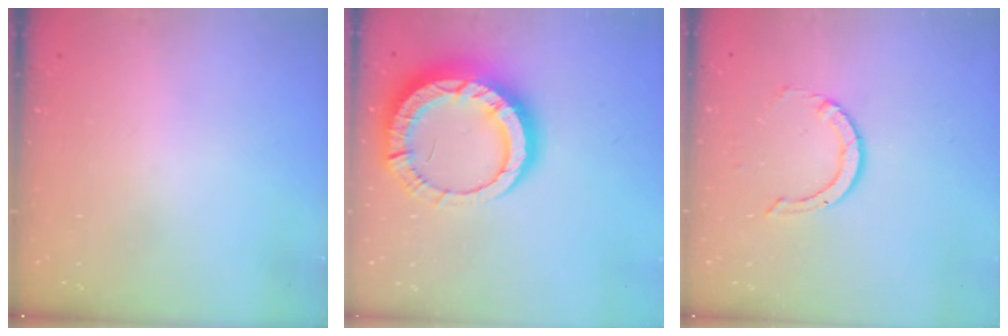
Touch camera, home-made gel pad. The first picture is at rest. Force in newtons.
{"total": 15.9, "press": 15.9, "slide": 1.5}
{"total": 3.3, "press": 3.3, "slide": 0.3}